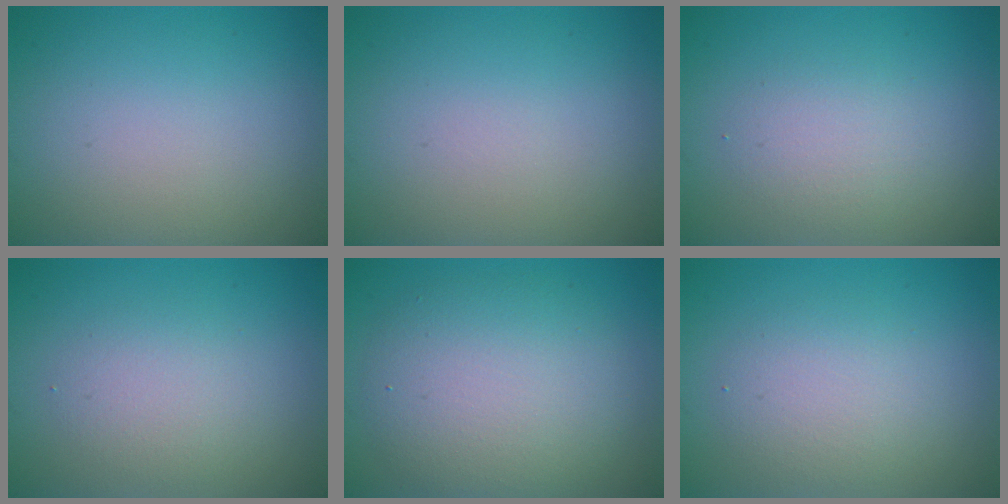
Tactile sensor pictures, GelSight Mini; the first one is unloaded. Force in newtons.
{"total": 0.0}
{"total": 2.2, "press": 2.2, "slide": 0.1}
{"total": 2.5, "press": 2.5, "slide": 0.2}
{"total": 6.4, "press": 6.3, "slide": 0.8}
{"total": 2.9, "press": 2.9, "slide": 0.2}